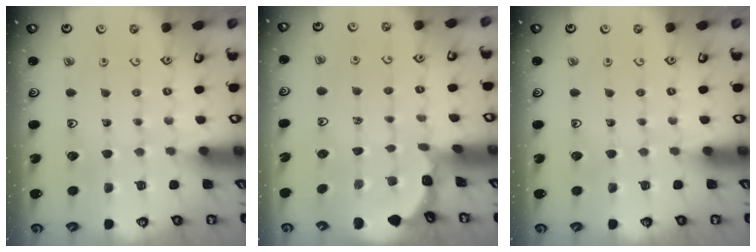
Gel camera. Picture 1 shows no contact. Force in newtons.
{"total": 1.6, "press": 1.6, "slide": 0.1}
{"total": 0.0}